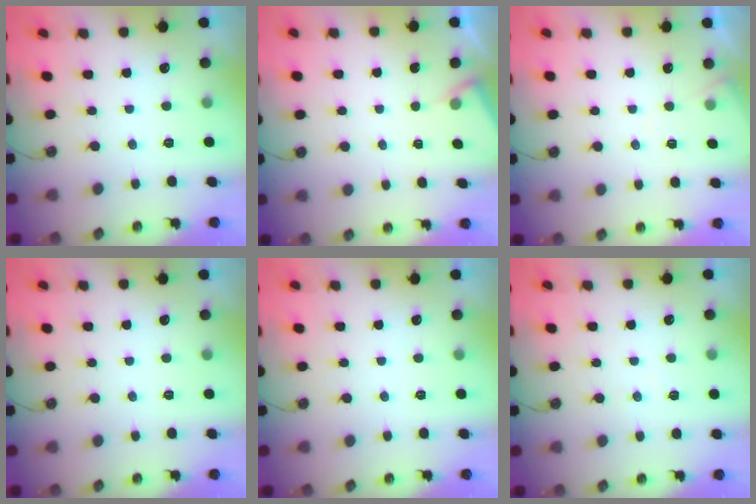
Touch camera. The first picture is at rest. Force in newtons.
{"total": 3.1, "press": 3.0, "slide": 0.5}
{"total": 5.5, "press": 5.5, "slide": 0.7}
{"total": 0.0}
{"total": 0.0}
{"total": 4.0, "press": 3.9, "slide": 0.7}